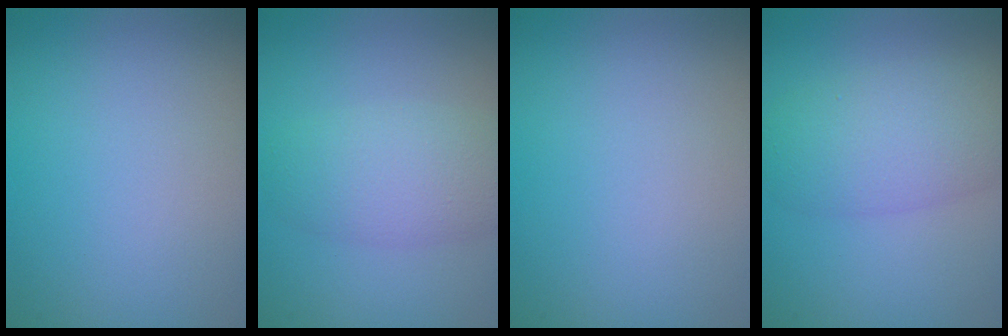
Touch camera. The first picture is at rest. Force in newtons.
{"total": 4.5, "press": 4.5, "slide": 0.1}
{"total": 0.0}
{"total": 5.6, "press": 5.6, "slide": 0.1}